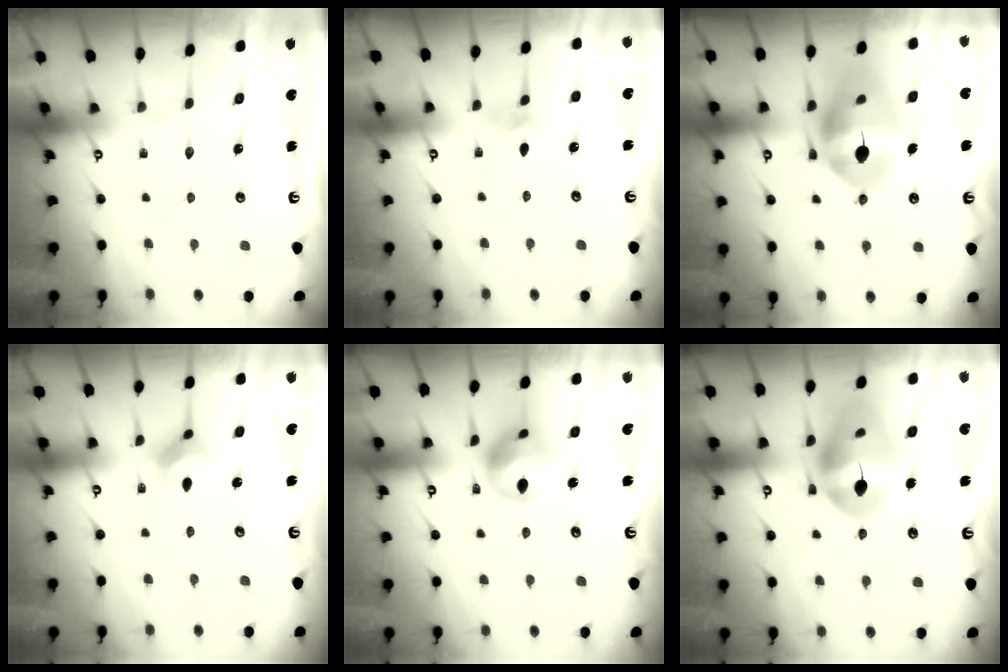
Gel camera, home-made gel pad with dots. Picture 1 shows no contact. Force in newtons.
{"total": 2.9, "press": 2.8, "slide": 0.8}
{"total": 17.2, "press": 17.1, "slide": 2.2}
{"total": 3.9, "press": 3.8, "slide": 0.8}
{"total": 11.7, "press": 11.6, "slide": 1.5}
{"total": 17.0, "press": 16.8, "slide": 2.1}